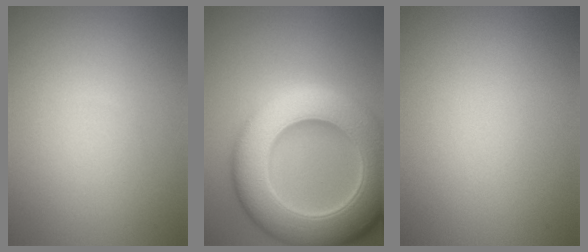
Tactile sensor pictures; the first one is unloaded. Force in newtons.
{"total": 12.6, "press": 12.6, "slide": 0.3}
{"total": 0.0}